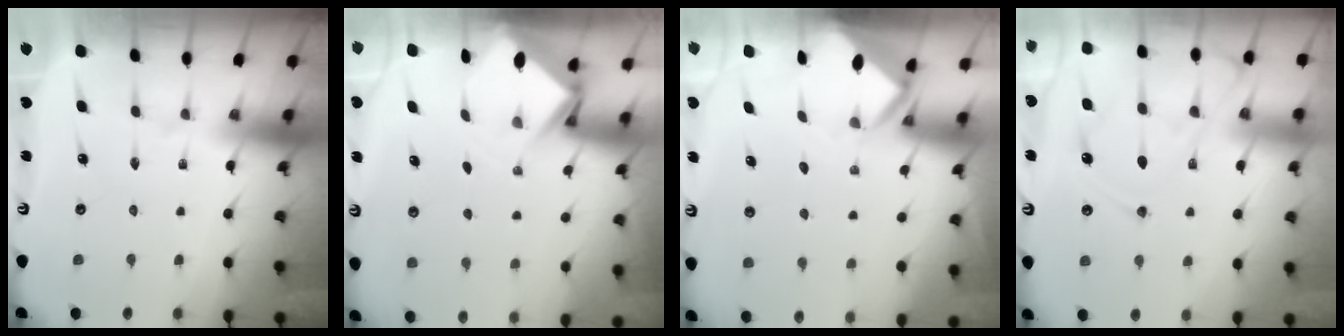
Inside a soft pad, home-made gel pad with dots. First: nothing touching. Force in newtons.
{"total": 3.6, "press": 3.6, "slide": 0.2}
{"total": 3.3, "press": 3.3, "slide": 0.1}
{"total": 12.7, "press": 12.6, "slide": 1.5}